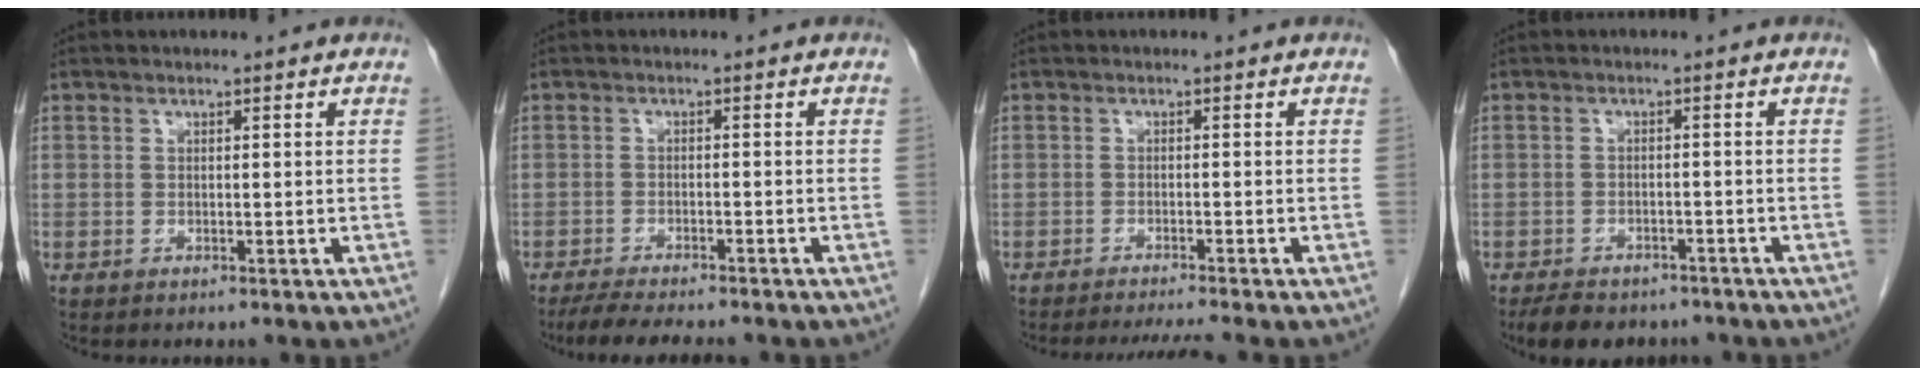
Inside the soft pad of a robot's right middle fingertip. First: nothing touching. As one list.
[{"total": 8.0, "force": [-6.9, 1.1, 3.9], "torque": [-0.057, -0.016, -0.107]}, {"total": 4.8, "force": [-4.3, -1.0, 1.8], "torque": [-0.022, -0.013, -0.068]}, {"total": 8.7, "force": [-7.1, 3.9, 3.3], "torque": [-0.046, 0.000, -0.096]}]